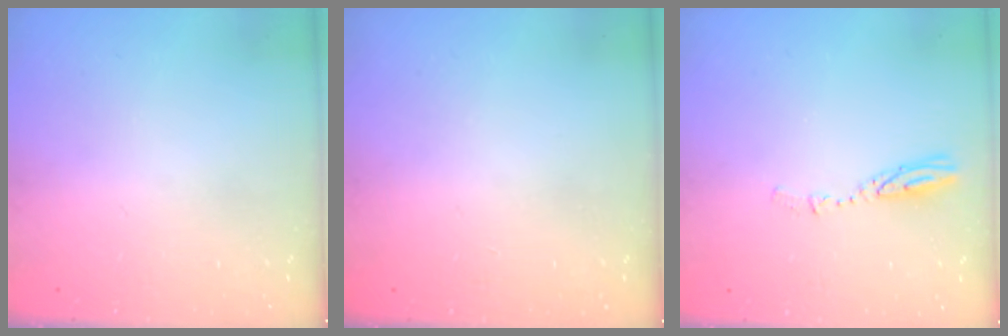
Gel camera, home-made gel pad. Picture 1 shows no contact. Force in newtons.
{"total": 0.0}
{"total": 3.4, "press": 3.4, "slide": 0.2}